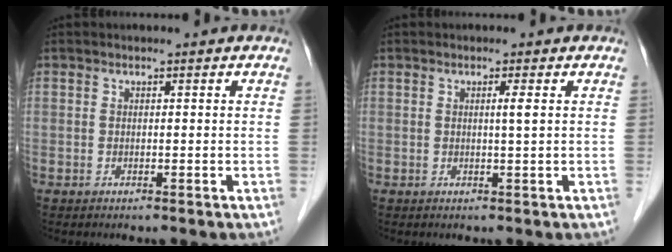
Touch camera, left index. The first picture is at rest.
{"total": 1.2, "force": [0.3, -0.4, 1.1], "torque": [-0.021, -0.002, 0.004]}